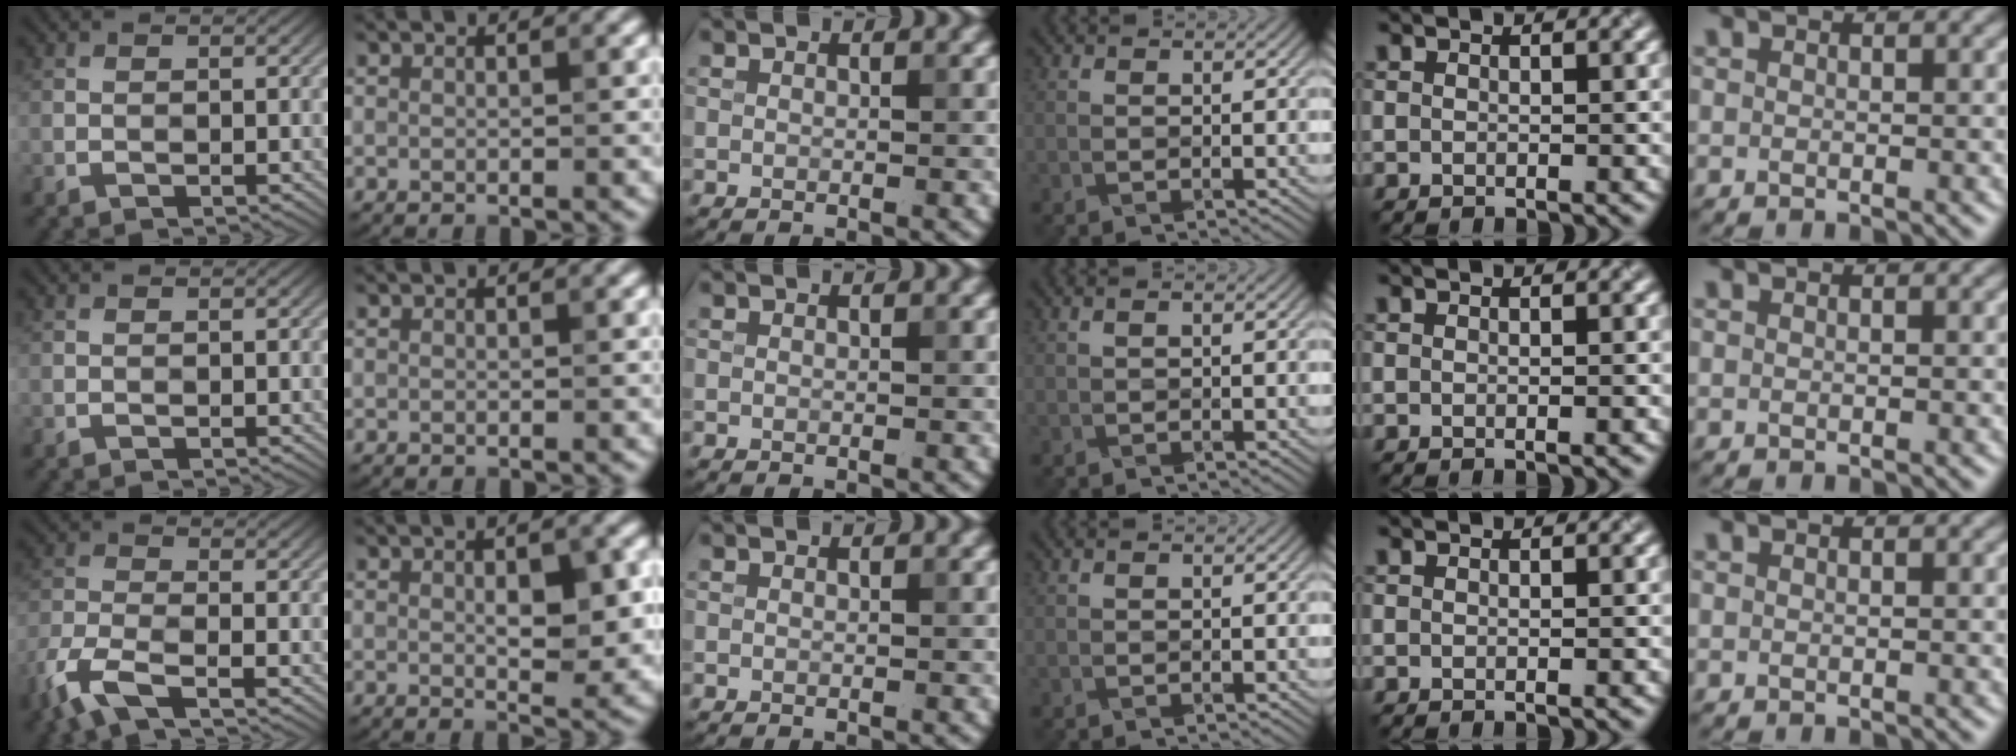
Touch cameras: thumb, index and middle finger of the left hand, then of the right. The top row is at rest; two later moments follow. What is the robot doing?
{"motion": "wrap", "object": "bandana"}